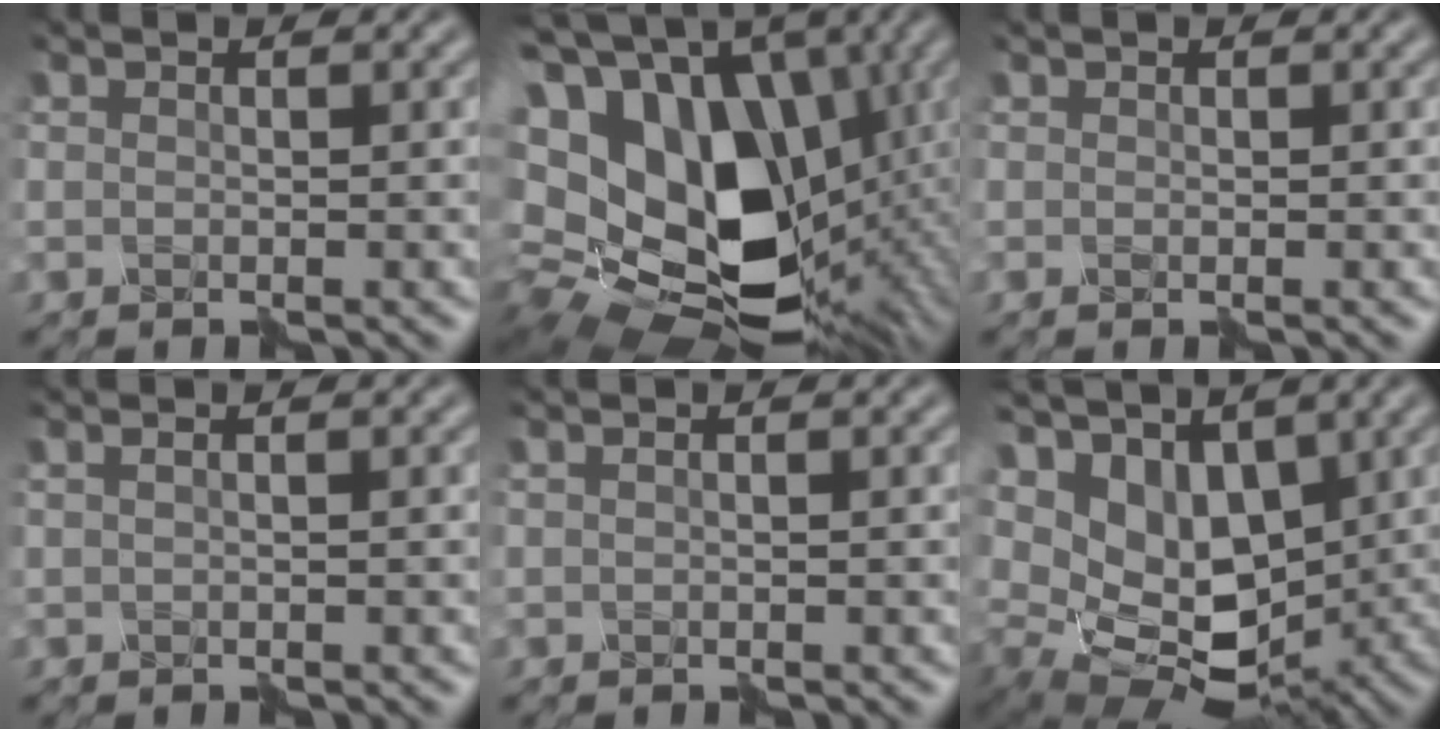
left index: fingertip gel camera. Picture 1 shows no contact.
{"total": 21.8, "force": [0.9, 16.2, 14.6], "torque": [-0.308, -0.017, 0.044]}
{"total": 0.0}
{"total": 1.3, "force": [0.5, 0.3, 1.1], "torque": [-0.008, 0.010, -0.008]}
{"total": 0.6, "force": [0.3, -0.3, 0.4], "torque": [-0.007, 0.000, 0.002]}
{"total": 9.2, "force": [2.0, 6.4, 6.2], "torque": [-0.138, -0.007, 0.048]}